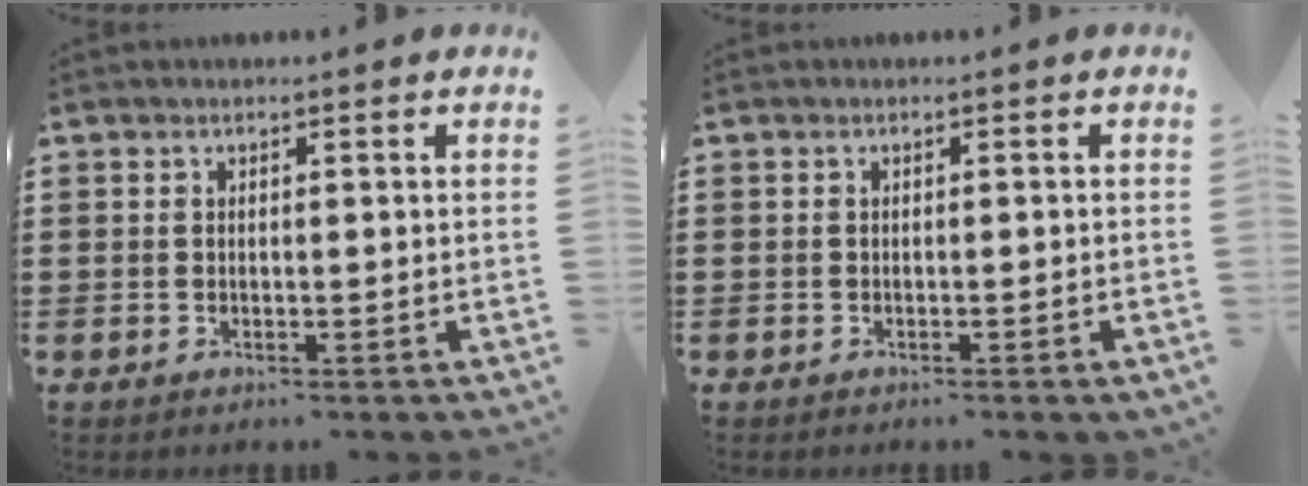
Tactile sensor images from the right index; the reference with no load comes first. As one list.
[{"total": 0.5, "force": [-0.4, -0.1, 0.3], "torque": [-0.006, -0.002, -0.008]}]